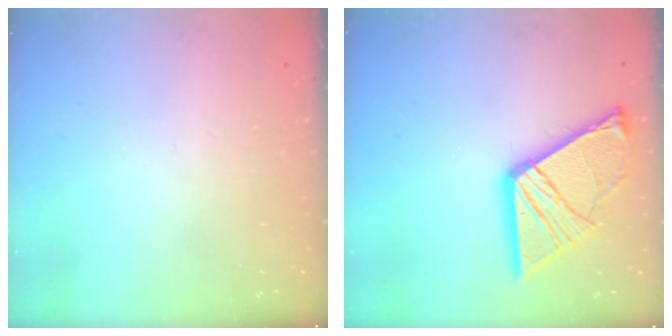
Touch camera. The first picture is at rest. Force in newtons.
{"total": 18.5, "press": 18.4, "slide": 1.7}